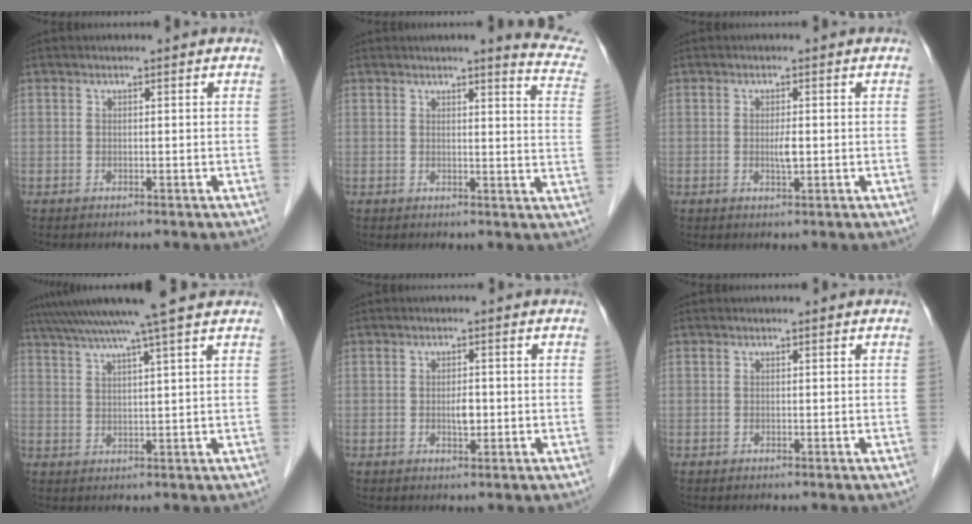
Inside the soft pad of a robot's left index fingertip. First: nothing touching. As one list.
[{"total": 9.0, "force": [8.2, 0.0, 3.8], "torque": [-0.029, -0.043, 0.060]}, {"total": 1.9, "force": [-0.2, 0.4, 1.8], "torque": [-0.037, -0.001, -0.002]}, {"total": 11.2, "force": [9.1, -1.5, 6.3], "torque": [-0.109, 0.025, 0.132]}, {"total": 2.1, "force": [-0.3, 0.9, 1.9], "torque": [-0.033, 0.001, -0.003]}, {"total": 0.0}]